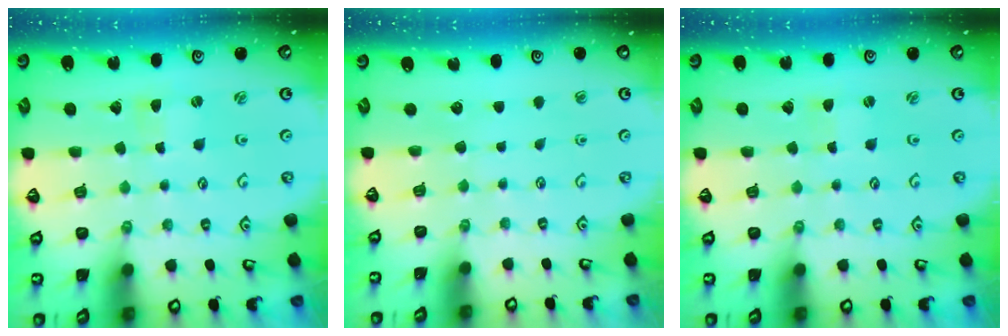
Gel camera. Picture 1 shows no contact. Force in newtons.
{"total": 0.0}
{"total": 0.0}